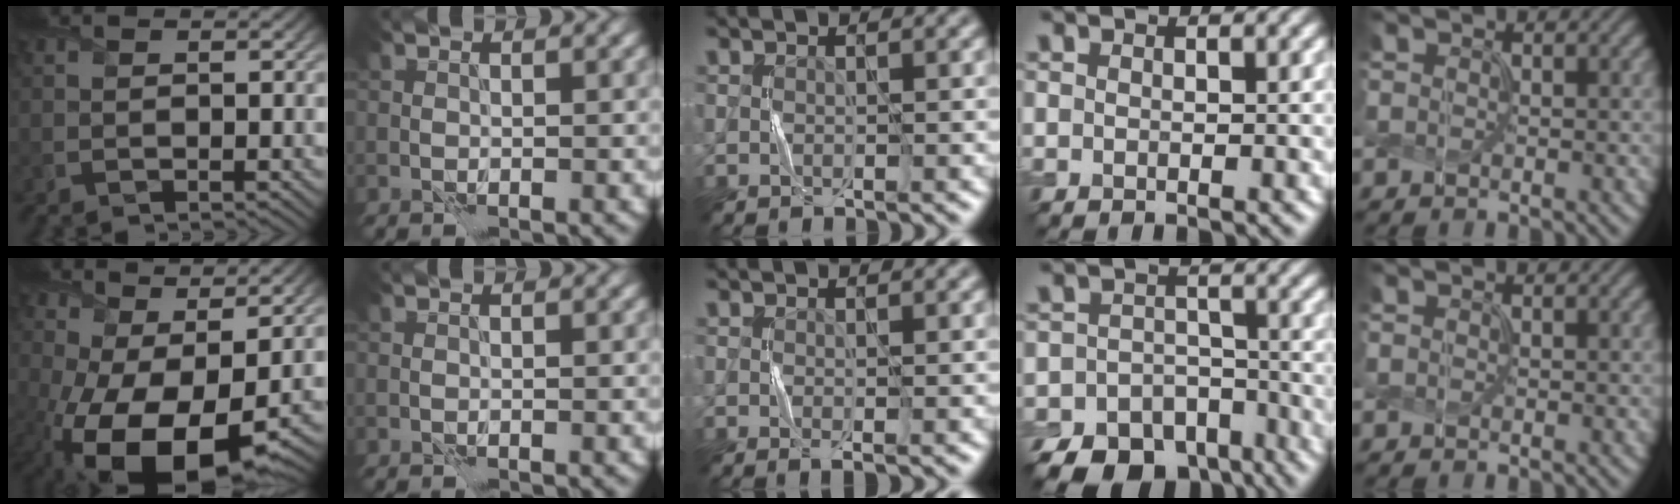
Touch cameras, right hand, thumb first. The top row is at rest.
{"thumb": {"total": 17.3, "force": [-3.8, 8.4, 14.6], "torque": [-0.277, -0.035, -0.043]}, "middle": {"total": 0.7, "force": [-0.1, 0.1, 0.7], "torque": [-0.011, -0.004, -0.002]}, "ring": {"total": 12.5, "force": [-9.4, 7.5, 3.5], "torque": [-0.063, -0.032, -0.118]}}